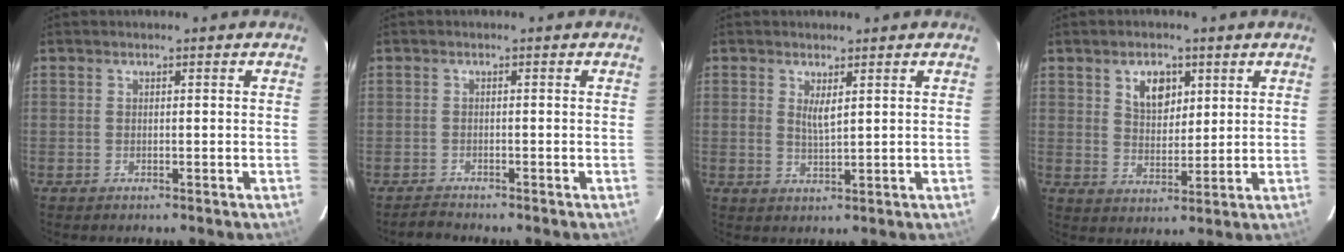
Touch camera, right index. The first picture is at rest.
{"total": 1.8, "force": [-1.6, 0.6, -0.3], "torque": [-0.002, 0.003, -0.033]}
{"total": 2.7, "force": [1.2, 0.8, 2.3], "torque": [-0.040, -0.003, 0.021]}
{"total": 6.4, "force": [3.0, 4.0, 4.0], "torque": [-0.060, 0.005, 0.057]}